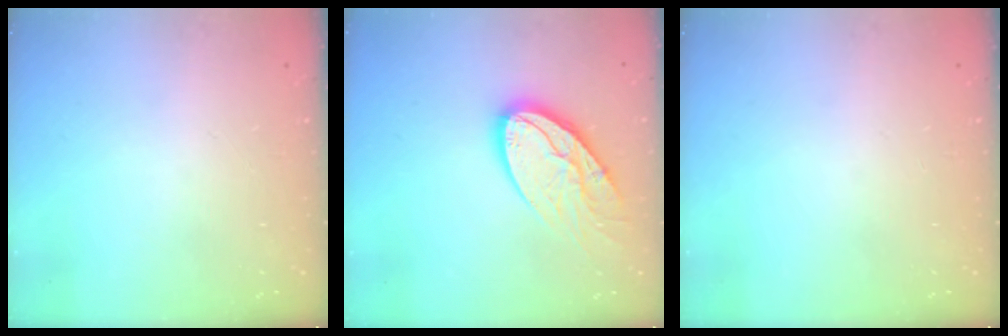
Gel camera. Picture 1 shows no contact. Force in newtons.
{"total": 15.6, "press": 15.5, "slide": 1.7}
{"total": 0.0}